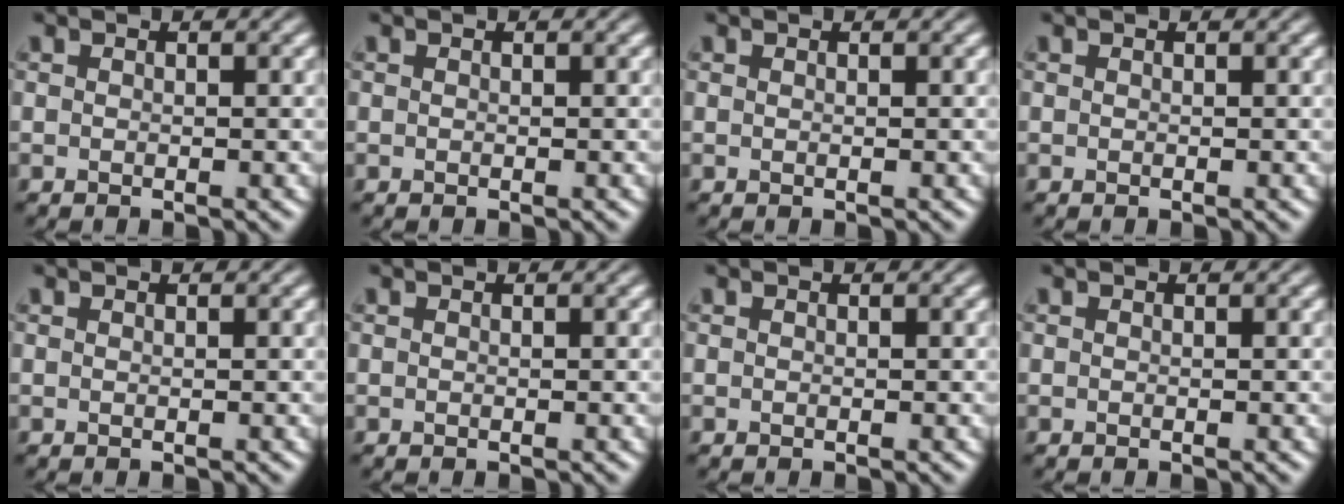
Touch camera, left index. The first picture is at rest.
{"total": 0.0}
{"total": 0.0}
{"total": 0.0}
{"total": 0.0}
{"total": 0.0}
{"total": 0.0}
{"total": 0.0}